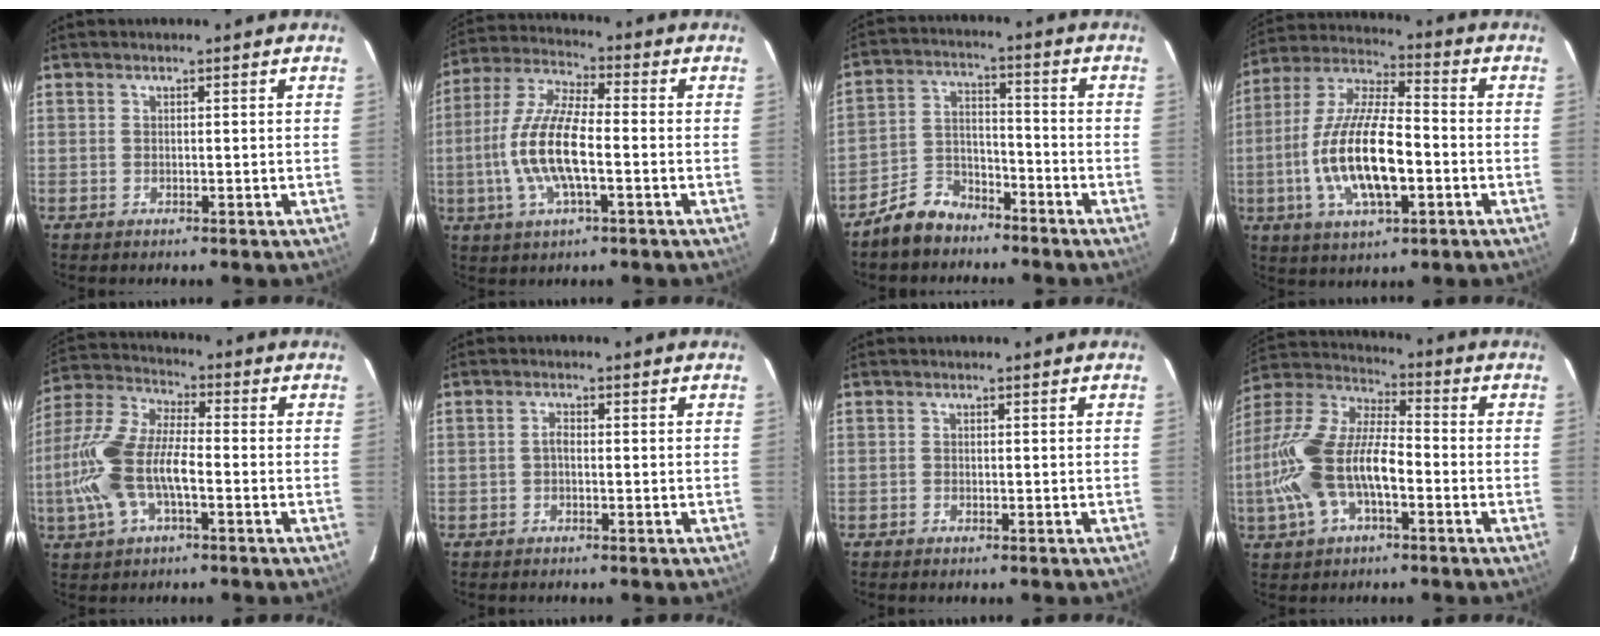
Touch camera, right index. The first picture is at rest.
{"total": 13.2, "force": [-2.6, 4.1, 12.3], "torque": [-0.257, 0.000, -0.055]}
{"total": 8.4, "force": [-6.5, 4.5, 2.8], "torque": [-0.072, 0.026, -0.113]}
{"total": 17.4, "force": [-4.0, 6.1, 15.8], "torque": [-0.320, -0.006, -0.074]}
{"total": 14.8, "force": [-3.6, 6.3, 12.9], "torque": [-0.282, 0.005, -0.072]}
{"total": 1.2, "force": [-0.4, 0.6, 0.9], "torque": [-0.017, 0.006, -0.008]}
{"total": 0.6, "force": [-0.5, 0.3, 0.2], "torque": [-0.006, -0.001, -0.011]}
{"total": 17.9, "force": [-4.6, 8.1, 15.2], "torque": [-0.325, 0.003, -0.090]}